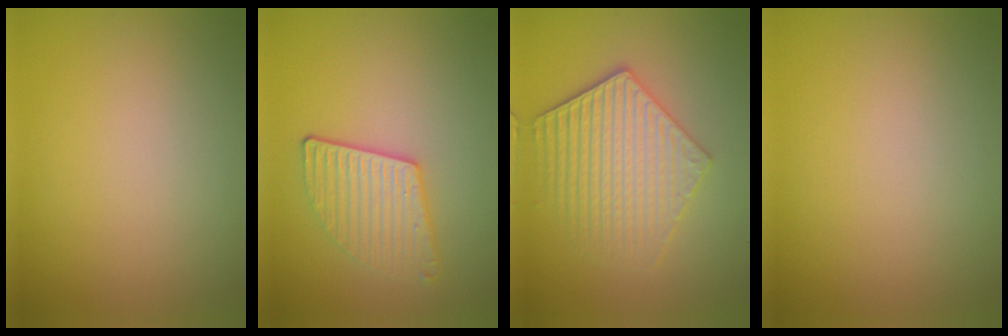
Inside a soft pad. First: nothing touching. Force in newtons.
{"total": 3.1, "press": 2.9, "slide": 1.0}
{"total": 4.6, "press": 4.0, "slide": 2.2}
{"total": 0.0}